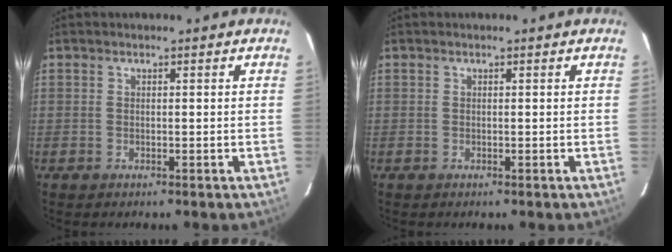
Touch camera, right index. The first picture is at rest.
{"total": 0.0}